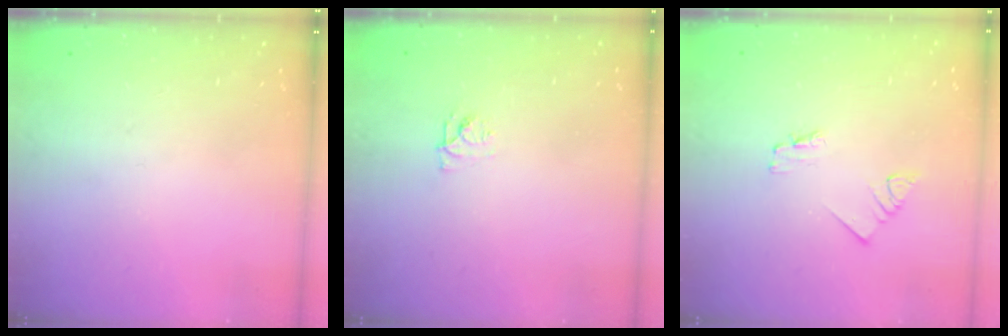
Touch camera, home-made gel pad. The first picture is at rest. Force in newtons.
{"total": 4.4, "press": 4.3, "slide": 0.5}
{"total": 1.2, "press": 1.2, "slide": 0.0}